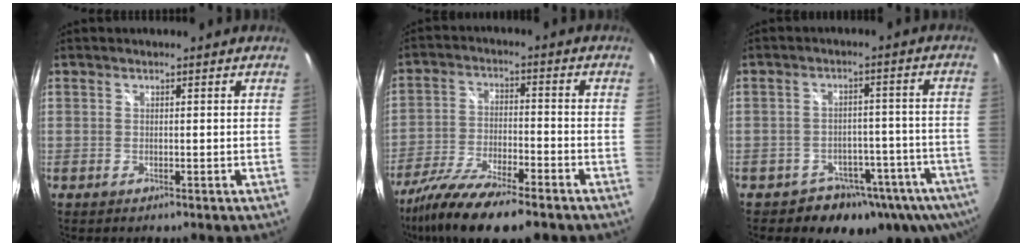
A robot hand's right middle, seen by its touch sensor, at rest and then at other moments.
{"total": 15.0, "force": [-11.8, 2.9, 8.9], "torque": [-0.186, -0.040, -0.211]}
{"total": 13.2, "force": [-8.6, 8.5, 5.4], "torque": [-0.094, 0.006, -0.102]}